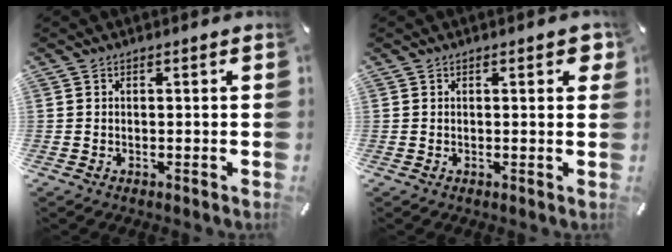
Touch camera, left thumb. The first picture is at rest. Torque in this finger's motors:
{"motor_torque": [0.55, 0.29, 0.10, -0.11, -0.01]}